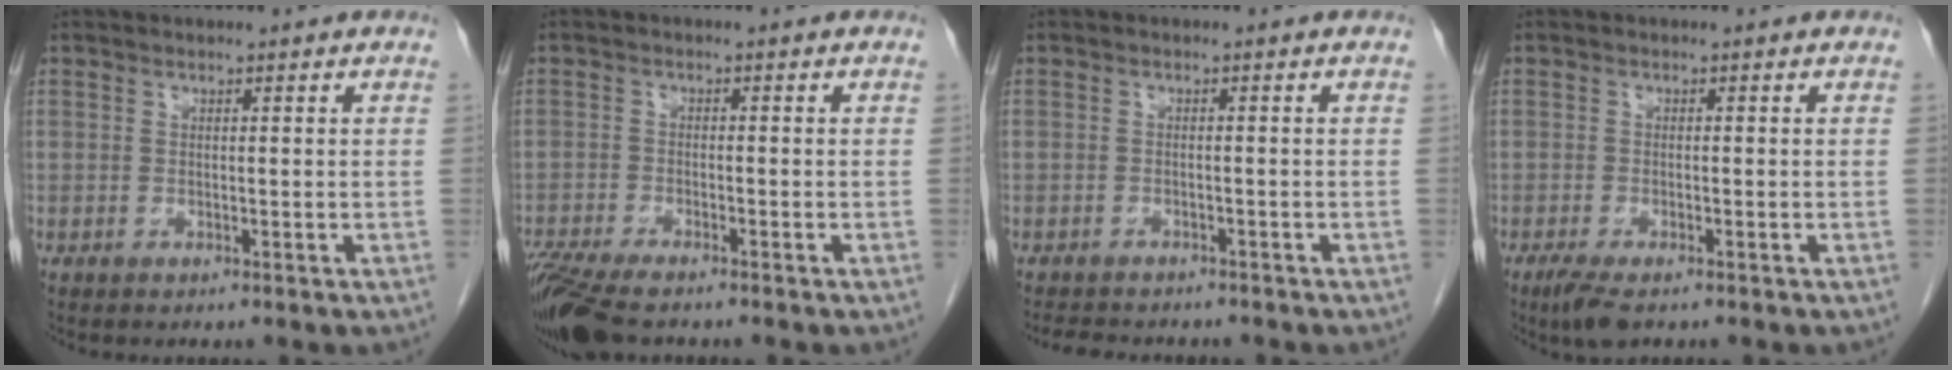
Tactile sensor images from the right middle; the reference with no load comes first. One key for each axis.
{"total": 9.5, "fx": -7.6, "fy": 2.2, "fz": 5.2, "tx": -0.097, "ty": -0.022, "tz": -0.133}
{"total": 7.1, "fx": -6.3, "fy": 2.3, "fz": 2.5, "tx": -0.038, "ty": 0.000, "tz": -0.084}
{"total": 3.8, "fx": -2.7, "fy": 1.1, "fz": 2.5, "tx": -0.052, "ty": -0.009, "tz": -0.044}